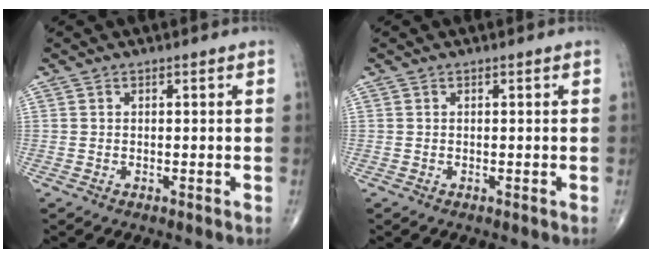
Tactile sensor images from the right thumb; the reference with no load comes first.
{"total": 0.0}